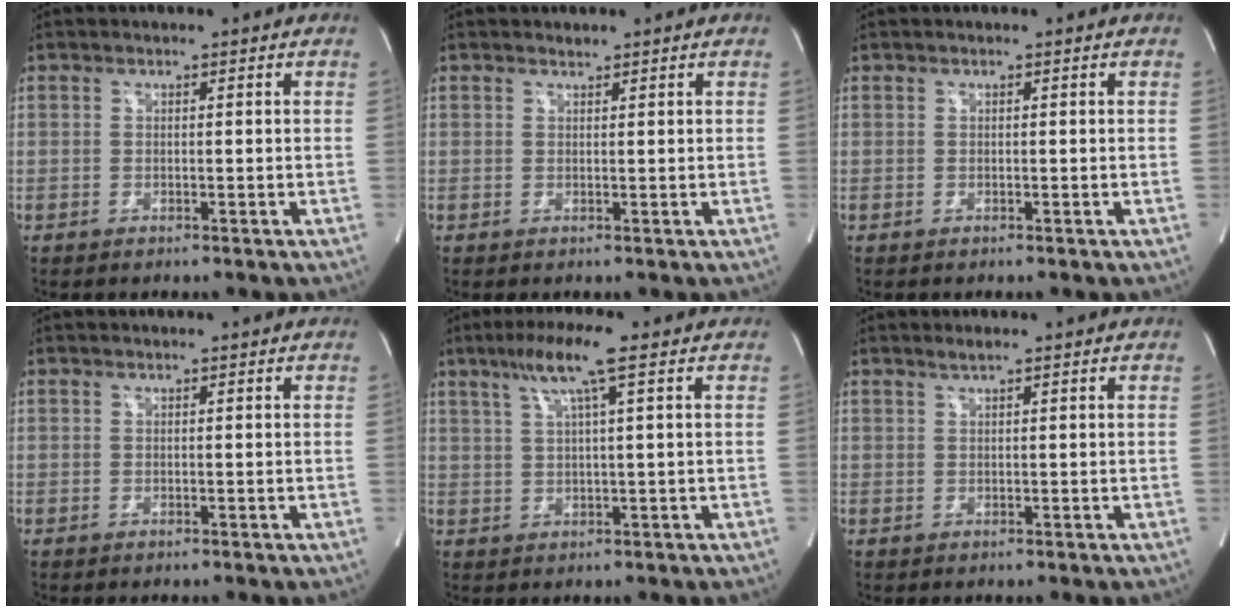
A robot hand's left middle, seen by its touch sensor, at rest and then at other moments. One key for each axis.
{"total": 0.6, "fx": 0.6, "fy": 0.1, "fz": 0.0, "tx": -0.009, "ty": 0.001, "tz": 0.013}
{"total": 0.0}
{"total": 0.0}
{"total": 7.0, "fx": 3.6, "fy": -0.5, "fz": 5.9, "tx": -0.115, "ty": 0.014, "tz": 0.068}
{"total": 1.1, "fx": 0.9, "fy": -0.1, "fz": 0.6, "tx": -0.015, "ty": 0.004, "tz": 0.020}